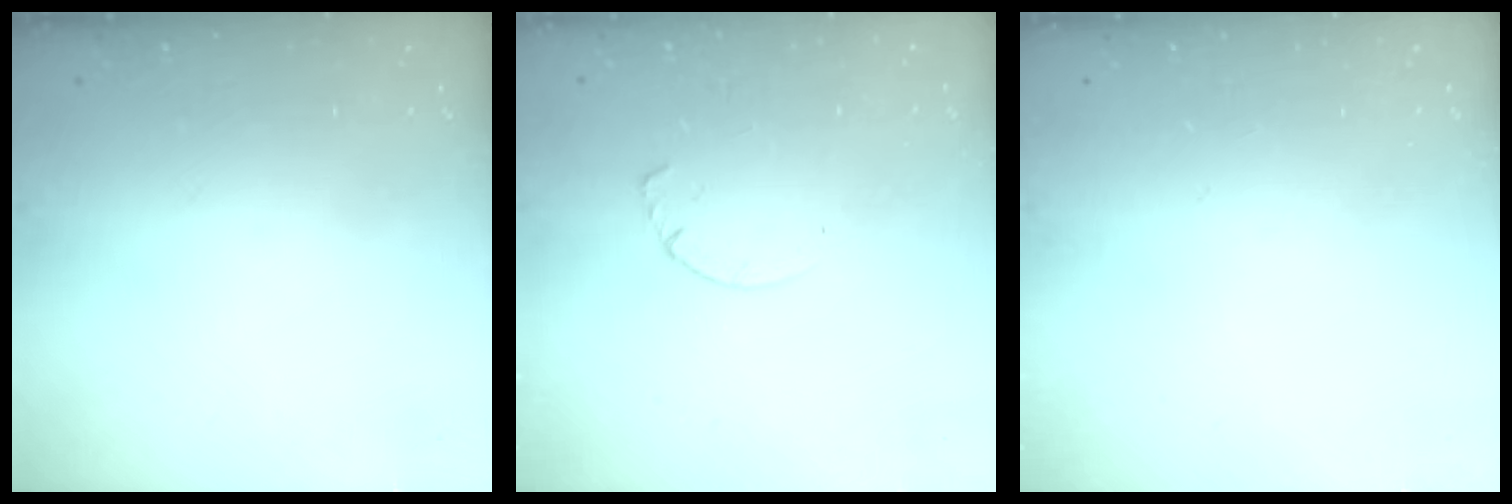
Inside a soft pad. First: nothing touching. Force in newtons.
{"total": 2.9, "press": 2.9, "slide": 0.4}
{"total": 0.0}